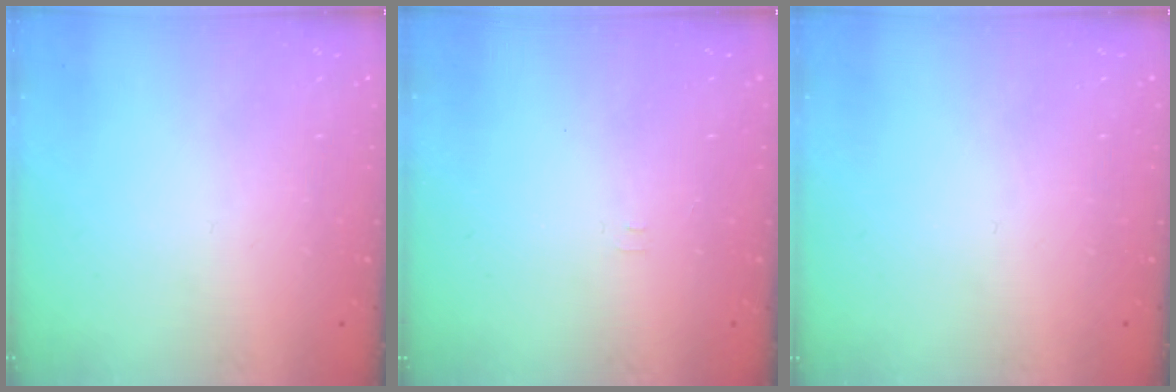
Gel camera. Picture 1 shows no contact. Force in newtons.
{"total": 3.4, "press": 3.3, "slide": 0.4}
{"total": 0.0}